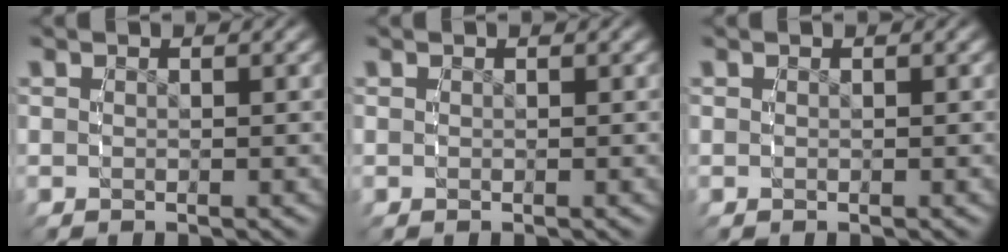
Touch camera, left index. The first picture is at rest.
{"total": 0.0}
{"total": 0.0}